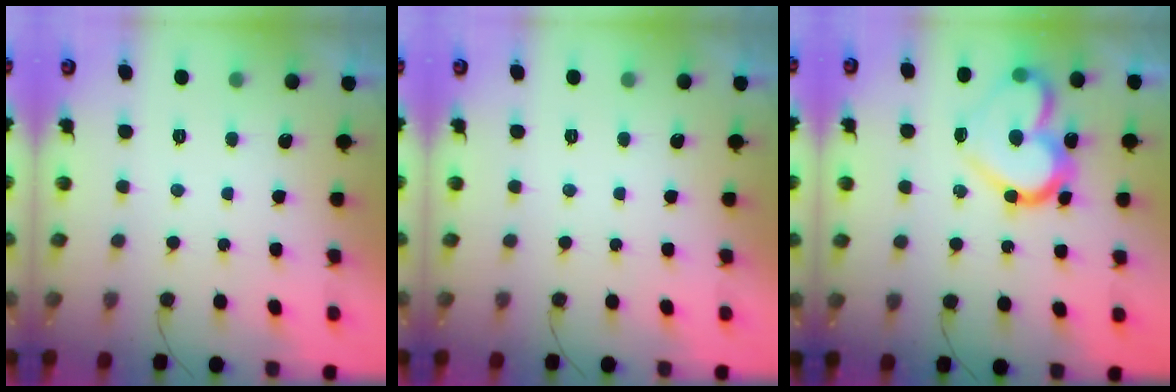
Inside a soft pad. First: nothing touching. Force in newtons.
{"total": 0.0}
{"total": 17.6, "press": 17.5, "slide": 1.2}